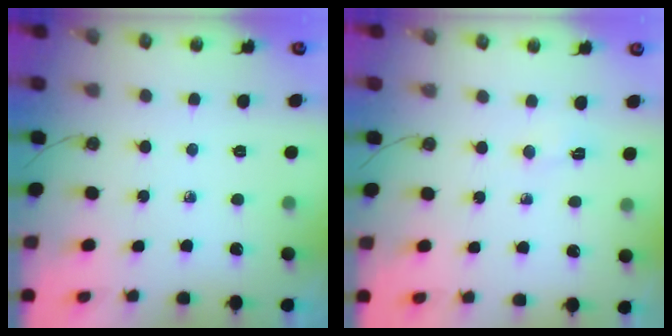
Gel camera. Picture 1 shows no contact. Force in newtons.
{"total": 2.6, "press": 2.6, "slide": 0.6}